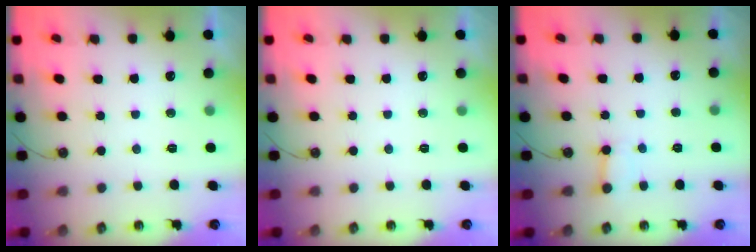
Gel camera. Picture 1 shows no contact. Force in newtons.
{"total": 0.0}
{"total": 2.6, "press": 2.6, "slide": 0.2}